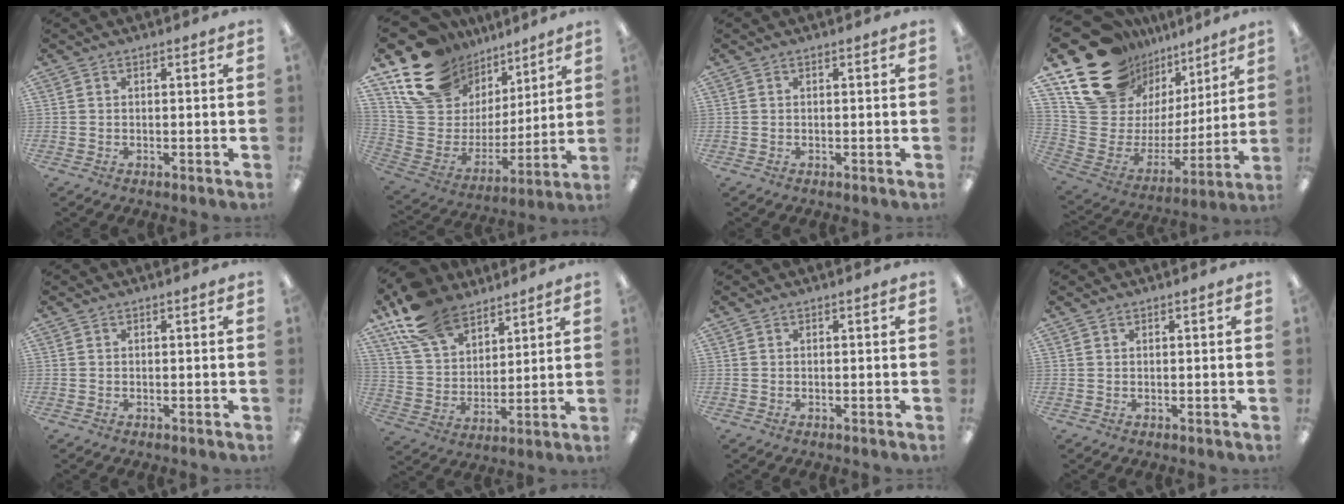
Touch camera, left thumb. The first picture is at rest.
{"total": 18.2, "force": [12.3, 11.8, 6.4], "torque": [-0.140, -0.068, 0.235]}
{"total": 0.0}
{"total": 20.8, "force": [14.8, 12.5, 7.5], "torque": [-0.137, -0.102, 0.287]}
{"total": 0.0}
{"total": 15.7, "force": [11.5, 8.5, 6.4], "torque": [-0.140, -0.049, 0.222]}
{"total": 0.0}
{"total": 0.7, "force": [0.5, 0.3, 0.3], "torque": [-0.007, 0.004, 0.008]}